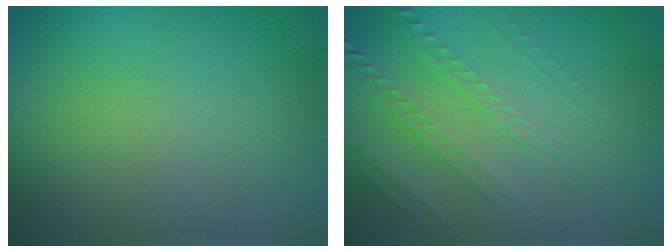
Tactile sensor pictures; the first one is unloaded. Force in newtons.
{"total": 4.0, "press": 3.1, "slide": 2.5}